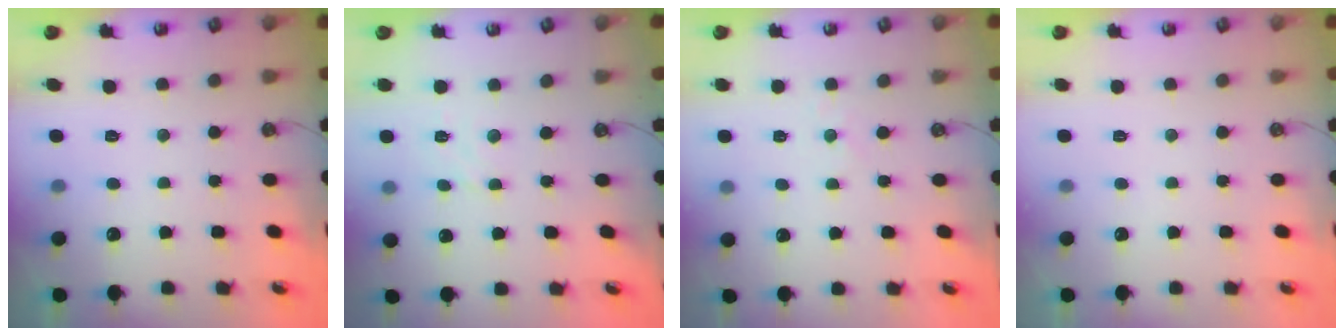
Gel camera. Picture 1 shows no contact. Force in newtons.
{"total": 1.8, "press": 1.7, "slide": 0.5}
{"total": 3.7, "press": 3.6, "slide": 0.4}
{"total": 0.0}